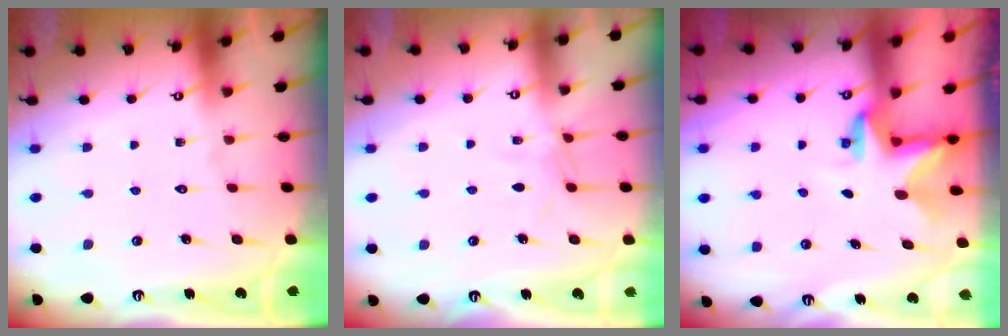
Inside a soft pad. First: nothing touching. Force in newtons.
{"total": 5.3, "press": 5.2, "slide": 0.5}
{"total": 2.8, "press": 2.8, "slide": 0.3}